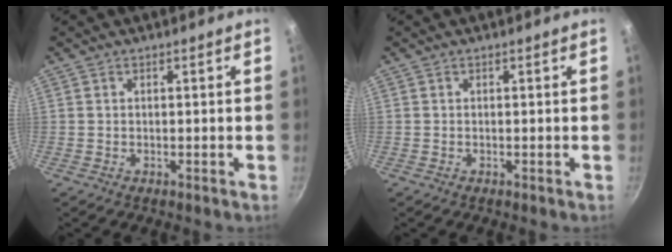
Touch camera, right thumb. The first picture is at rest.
{"total": 0.0}